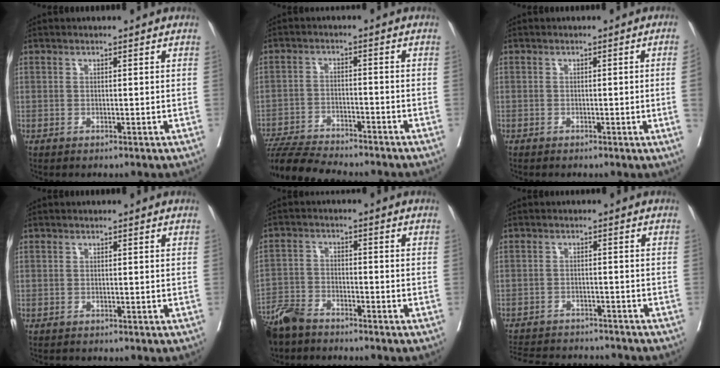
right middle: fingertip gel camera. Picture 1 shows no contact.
{"total": 11.1, "force": [-10.3, 0.9, 4.0], "torque": [-0.066, -0.013, -0.168]}
{"total": 2.6, "force": [-0.4, -0.9, 2.4], "torque": [-0.029, -0.004, -0.004]}
{"total": 0.5, "force": [-0.3, 0.4, -0.1], "torque": [-0.003, 0.004, -0.009]}
{"total": 7.5, "force": [-6.6, 2.4, 2.7], "torque": [-0.052, -0.018, -0.127]}
{"total": 14.1, "force": [-13.1, 3.3, 4.2], "torque": [-0.093, 0.000, -0.177]}